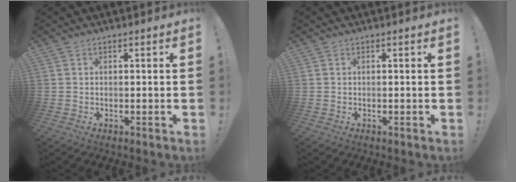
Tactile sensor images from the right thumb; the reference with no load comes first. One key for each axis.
{"total": 0.0}